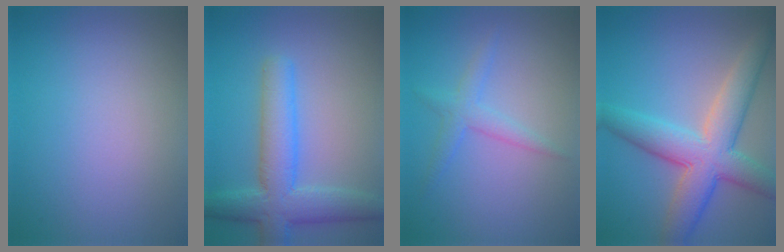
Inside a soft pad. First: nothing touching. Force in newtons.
{"total": 5.6, "press": 5.6, "slide": 0.3}
{"total": 2.0, "press": 2.0, "slide": 0.1}
{"total": 7.5, "press": 7.5, "slide": 0.6}